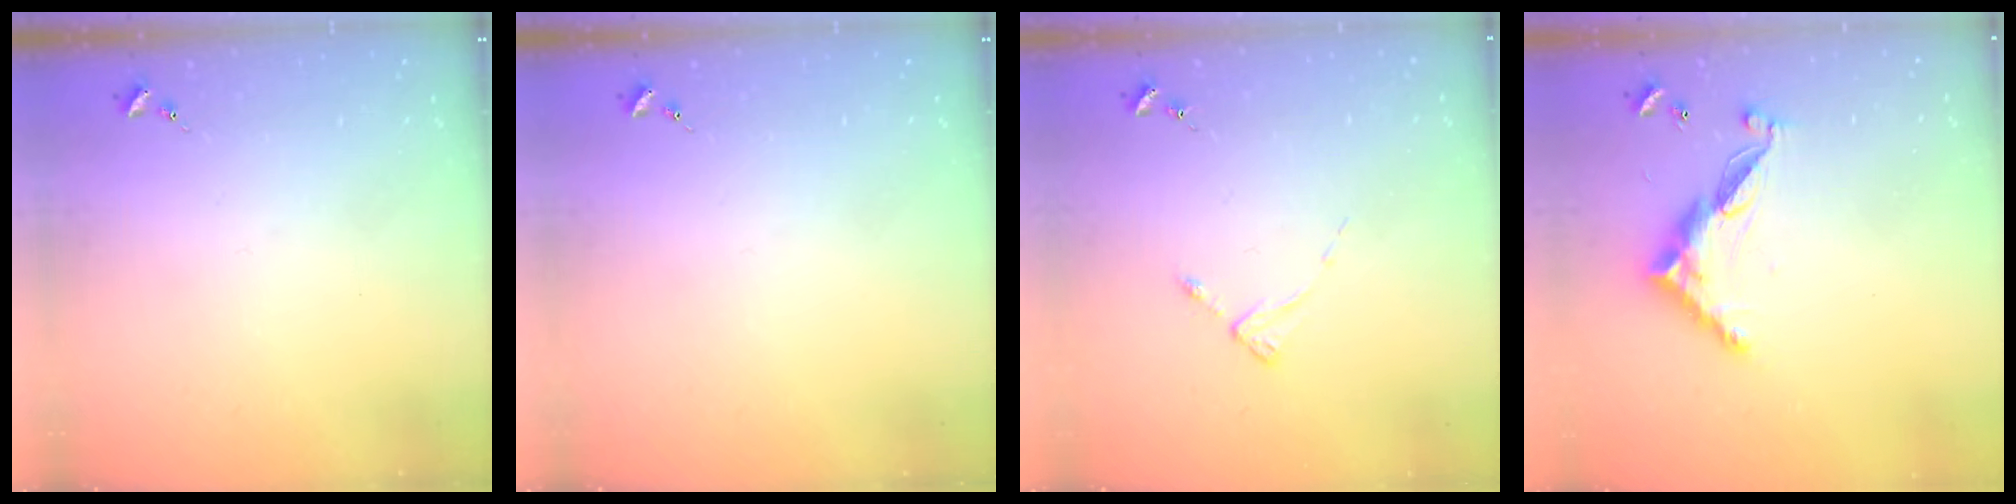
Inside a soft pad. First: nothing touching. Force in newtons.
{"total": 0.0}
{"total": 2.5, "press": 2.5, "slide": 0.3}
{"total": 11.6, "press": 11.6, "slide": 0.3}